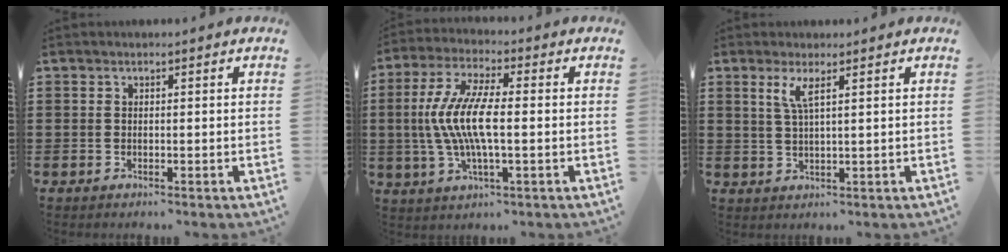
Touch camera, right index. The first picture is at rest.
{"total": 9.8, "force": [-1.0, 2.8, 9.3], "torque": [-0.211, -0.012, -0.028]}
{"total": 3.2, "force": [1.5, 0.3, 2.9], "torque": [-0.063, 0.000, 0.023]}